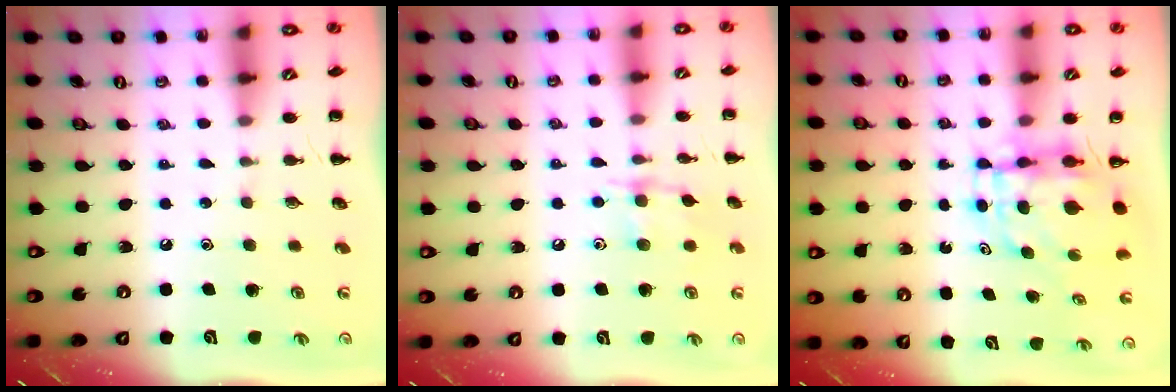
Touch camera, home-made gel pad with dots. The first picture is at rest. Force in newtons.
{"total": 8.8, "press": 8.8, "slide": 0.6}
{"total": 5.7, "press": 5.6, "slide": 1.0}